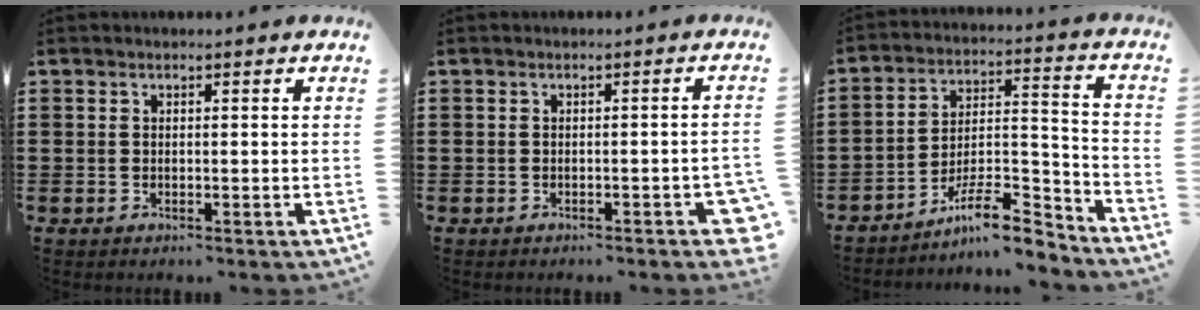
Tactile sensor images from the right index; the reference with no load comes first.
{"total": 1.9, "force": [-1.1, 0.6, 1.5], "torque": [-0.025, -0.001, -0.020]}
{"total": 11.1, "force": [-9.1, 2.6, 5.8], "torque": [-0.084, 0.032, -0.170]}